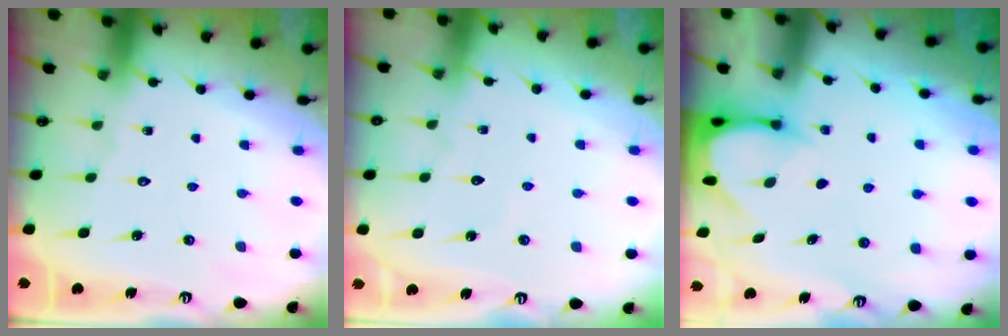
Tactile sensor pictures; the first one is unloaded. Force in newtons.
{"total": 2.0, "press": 2.0, "slide": 0.1}
{"total": 3.6, "press": 3.6, "slide": 0.3}